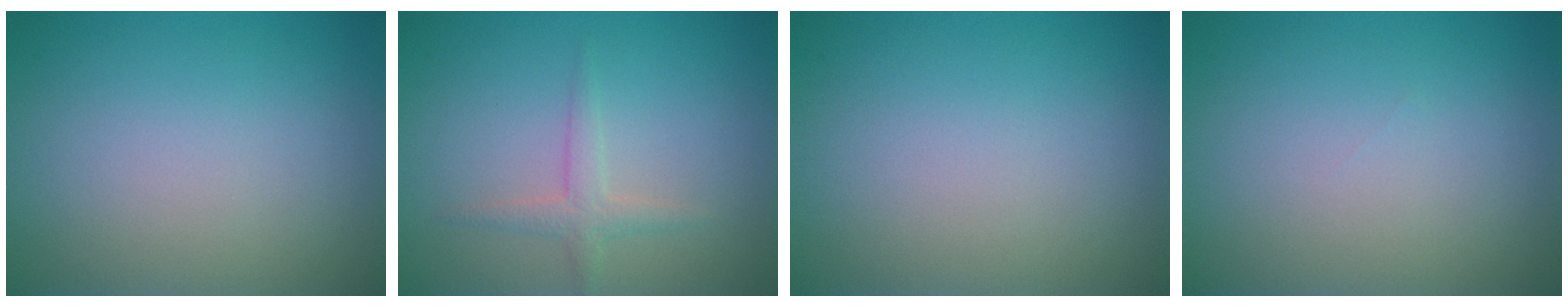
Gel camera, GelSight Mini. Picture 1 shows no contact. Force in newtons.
{"total": 1.7, "press": 1.7, "slide": 0.0}
{"total": 0.0}
{"total": 0.0}